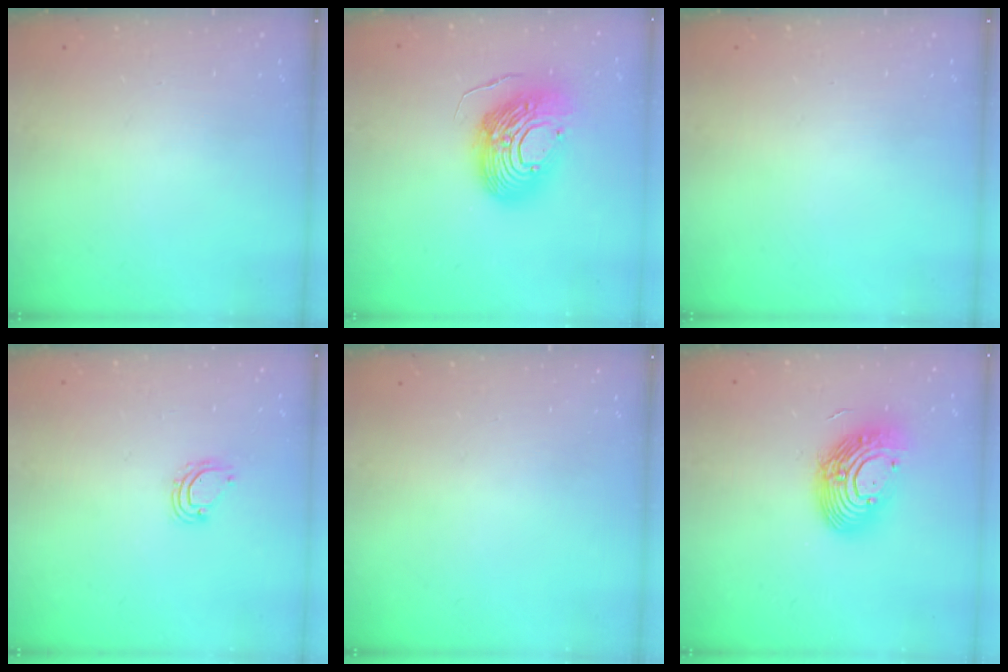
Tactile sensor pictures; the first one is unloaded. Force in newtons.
{"total": 17.4, "press": 17.3, "slide": 1.6}
{"total": 0.0}
{"total": 4.9, "press": 4.9, "slide": 0.4}
{"total": 0.0}
{"total": 15.5, "press": 15.5, "slide": 1.4}